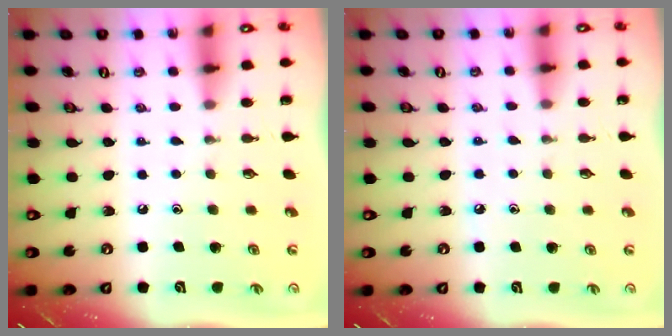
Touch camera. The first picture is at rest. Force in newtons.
{"total": 4.7, "press": 4.6, "slide": 0.6}